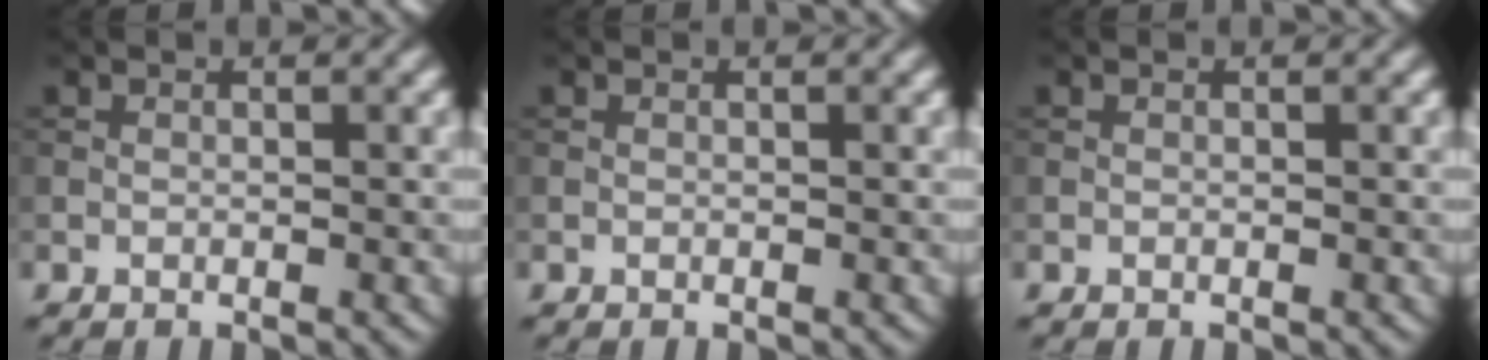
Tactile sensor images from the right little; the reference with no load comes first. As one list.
[{"total": 0.0}, {"total": 0.0}]